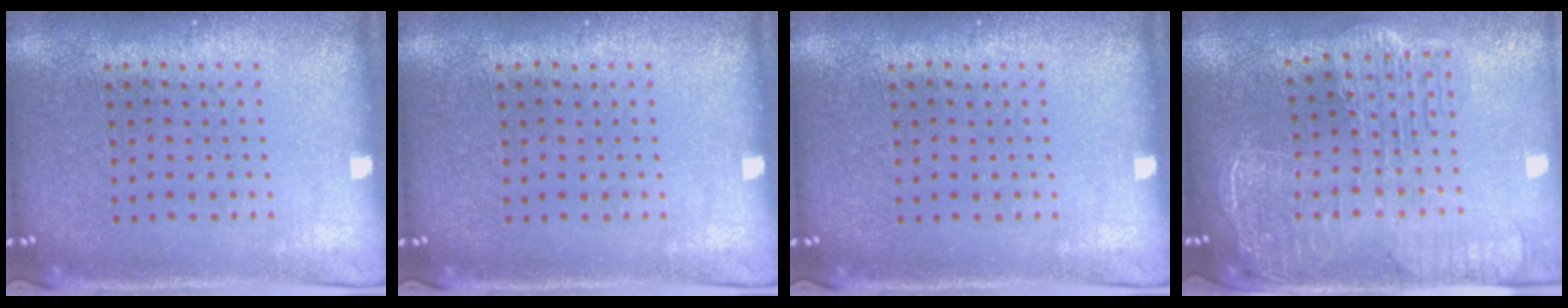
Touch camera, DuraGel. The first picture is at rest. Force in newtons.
{"total": 0.0}
{"total": 0.0}
{"total": 2.7, "press": 2.3, "slide": 1.4}